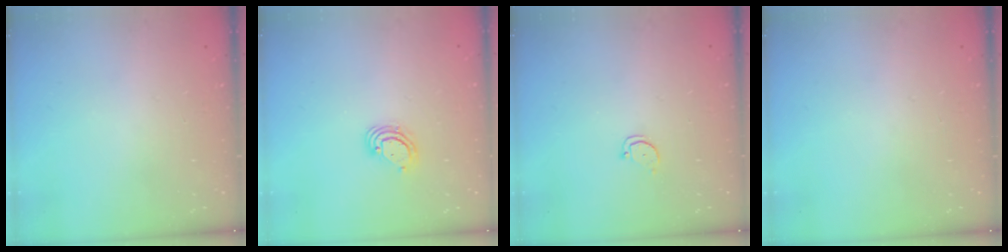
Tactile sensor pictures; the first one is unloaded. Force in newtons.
{"total": 4.1, "press": 4.1, "slide": 0.3}
{"total": 2.0, "press": 2.0, "slide": 0.2}
{"total": 0.0}